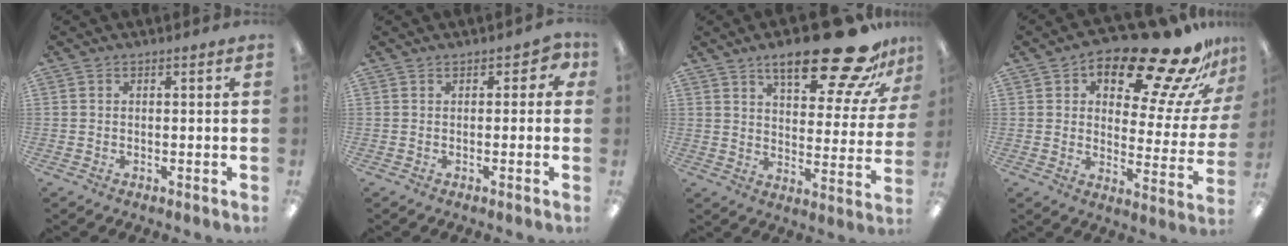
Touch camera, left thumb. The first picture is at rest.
{"total": 2.7, "force": [0.5, 1.9, 1.9], "torque": [-0.020, 0.000, 0.005]}
{"total": 22.1, "force": [14.7, 7.6, 14.7], "torque": [-0.201, -0.089, 0.235]}
{"total": 22.1, "force": [16.4, 7.4, 12.8], "torque": [-0.173, -0.119, 0.261]}